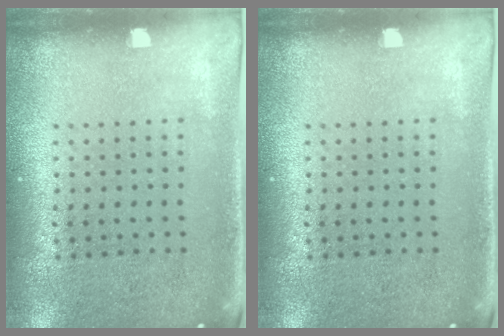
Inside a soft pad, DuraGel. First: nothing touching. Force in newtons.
{"total": 0.0}